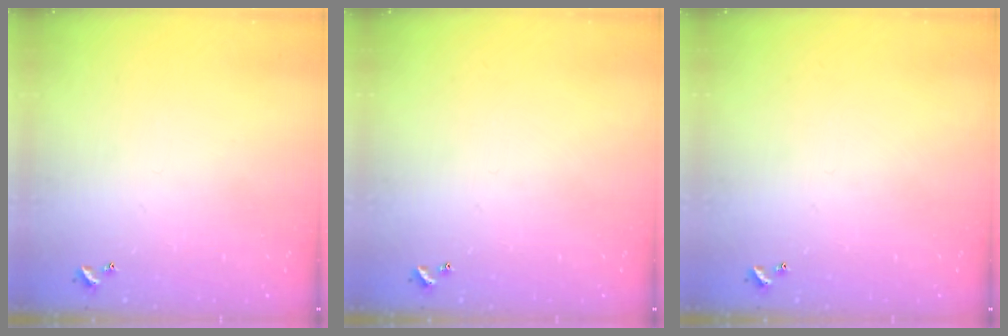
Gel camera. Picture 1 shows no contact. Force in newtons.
{"total": 0.0}
{"total": 0.0}